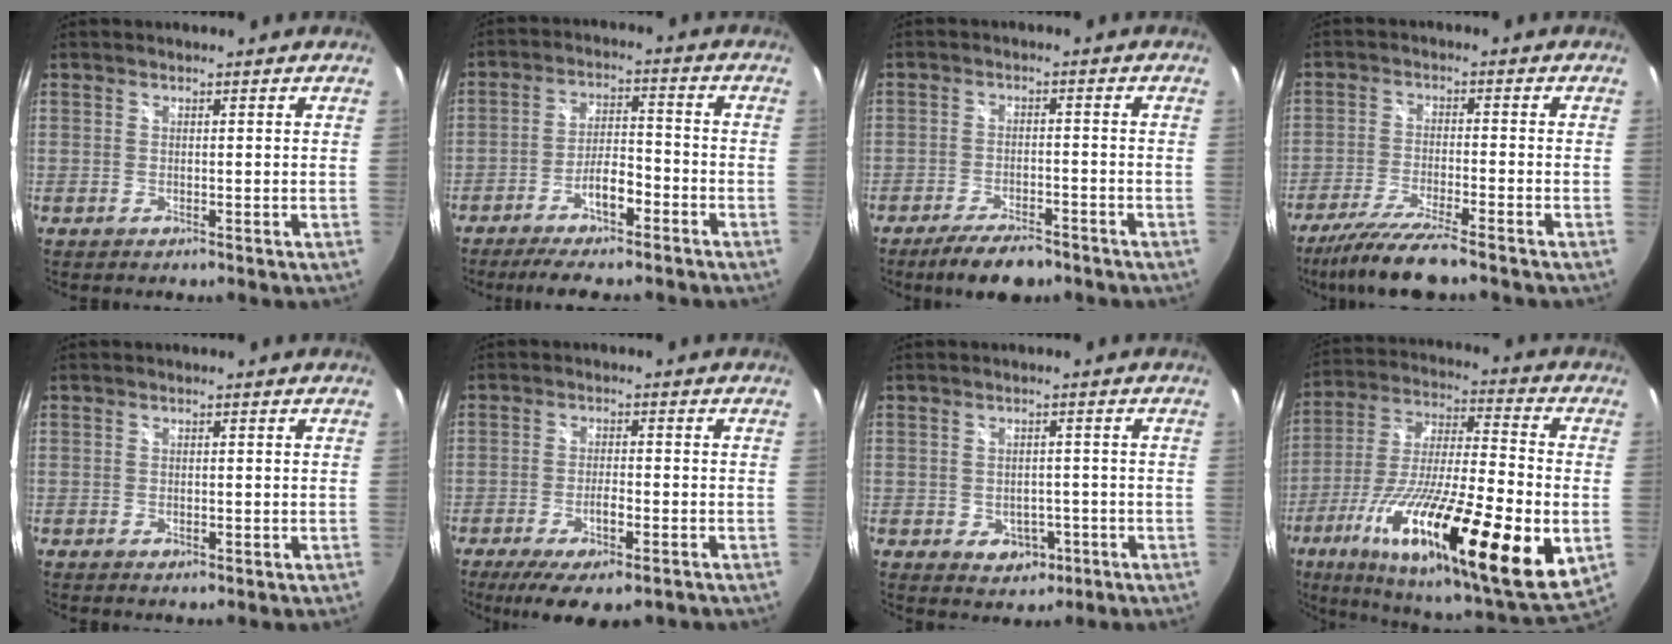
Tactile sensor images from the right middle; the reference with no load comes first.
{"total": 10.0, "force": [-7.2, 2.6, 6.4], "torque": [-0.131, 0.006, -0.118]}
{"total": 8.2, "force": [-6.6, 2.4, 4.3], "torque": [-0.099, -0.011, -0.108]}
{"total": 10.0, "force": [-8.3, 0.0, 5.5], "torque": [-0.129, -0.031, -0.148]}
{"total": 1.5, "force": [-0.3, 0.8, 1.2], "torque": [-0.015, -0.001, -0.004]}
{"total": 9.0, "force": [-5.0, 2.7, 7.0], "torque": [-0.147, -0.027, -0.082]}
{"total": 5.1, "force": [-1.8, 4.1, 2.5], "torque": [-0.048, 0.005, -0.011]}
{"total": 31.8, "force": [-10.3, 6.7, 29.4], "torque": [-0.488, -0.061, -0.176]}